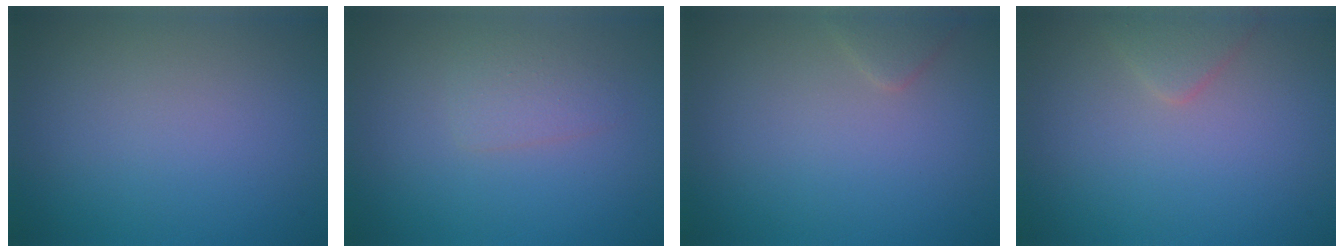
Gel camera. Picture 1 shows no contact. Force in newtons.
{"total": 1.6, "press": 1.6, "slide": 0.0}
{"total": 1.2, "press": 1.2, "slide": 0.1}
{"total": 1.6, "press": 1.6, "slide": 0.1}